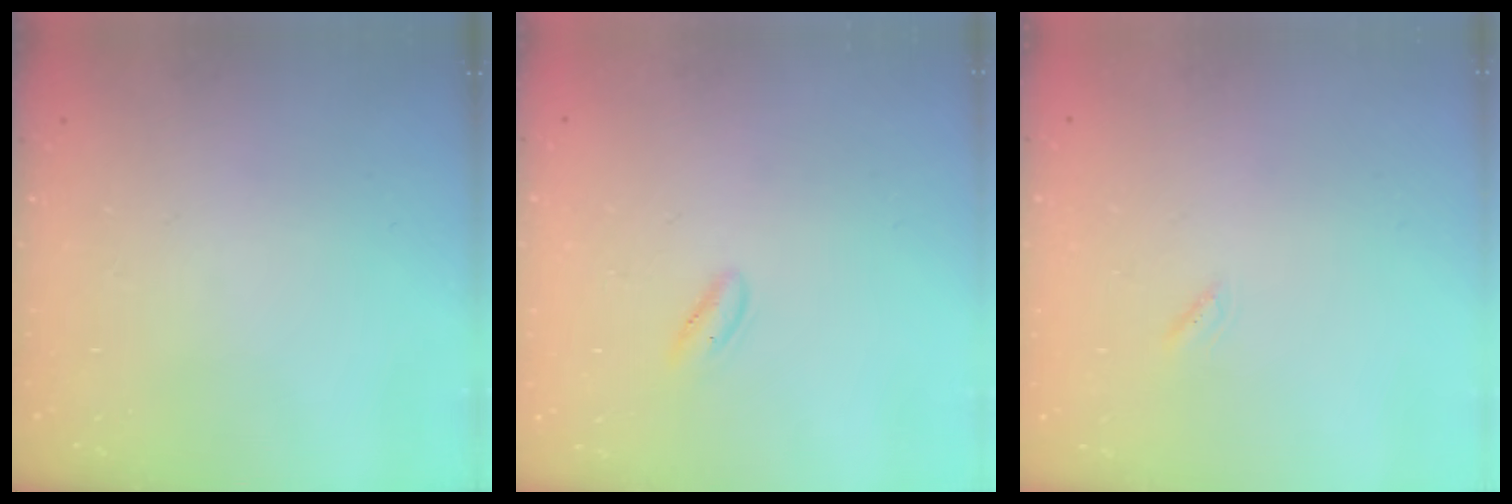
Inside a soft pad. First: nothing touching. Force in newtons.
{"total": 2.1, "press": 2.0, "slide": 0.7}
{"total": 1.2, "press": 1.1, "slide": 0.3}